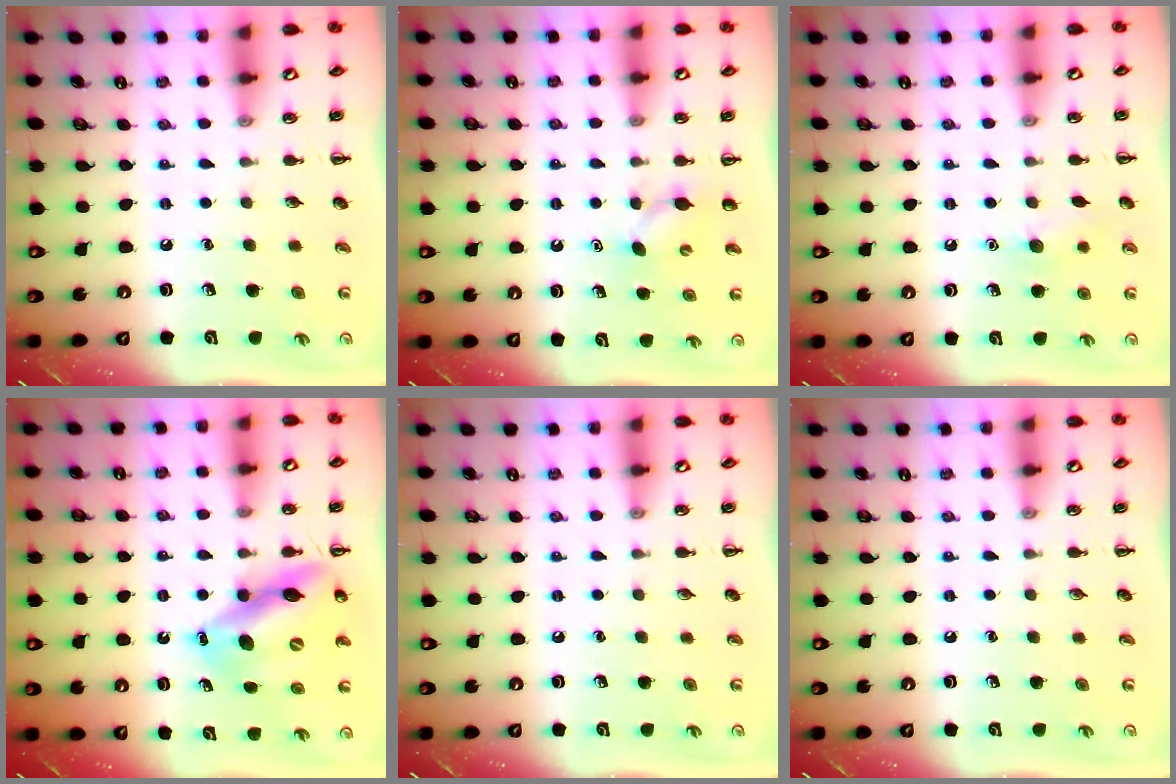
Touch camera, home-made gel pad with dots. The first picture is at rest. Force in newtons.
{"total": 4.1, "press": 3.9, "slide": 1.0}
{"total": 6.2, "press": 6.0, "slide": 1.5}
{"total": 14.1, "press": 13.4, "slide": 4.4}
{"total": 0.0}
{"total": 0.0}